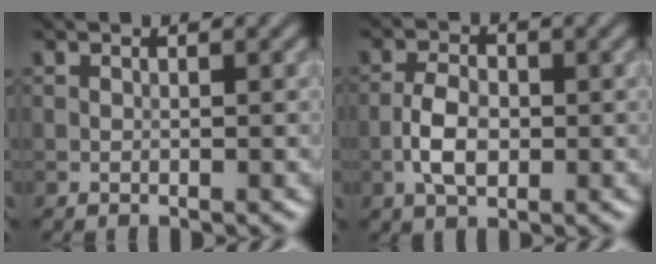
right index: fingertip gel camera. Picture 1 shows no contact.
{"total": 3.6, "force": [-0.9, 2.1, 2.8], "torque": [-0.052, 0.003, -0.020]}